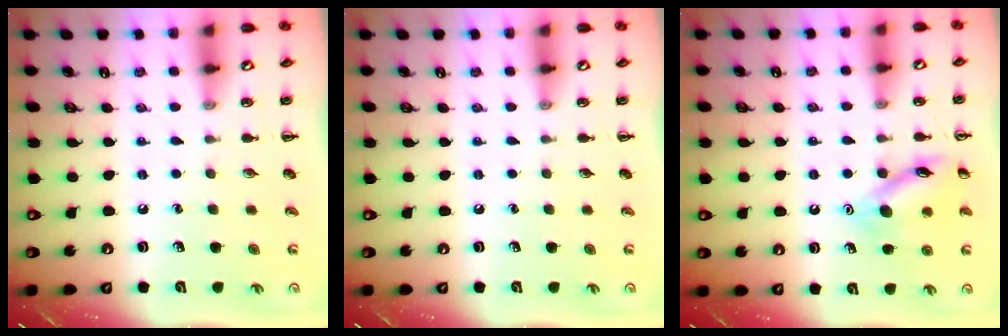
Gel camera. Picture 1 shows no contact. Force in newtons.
{"total": 0.0}
{"total": 12.9, "press": 12.9, "slide": 1.0}